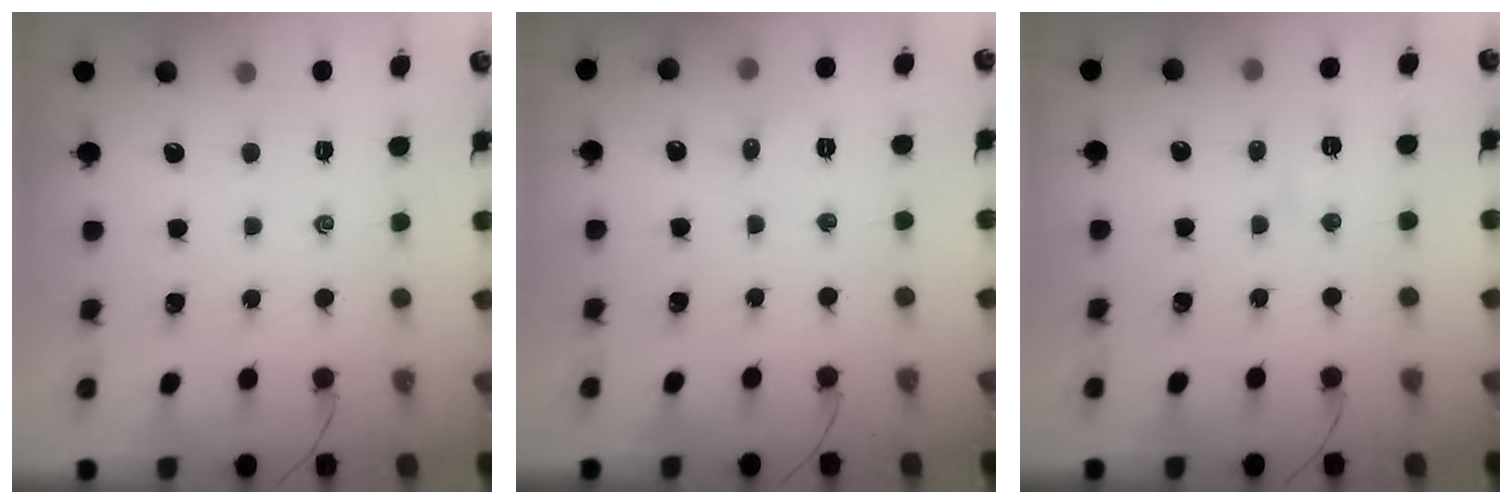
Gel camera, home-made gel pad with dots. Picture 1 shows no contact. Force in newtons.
{"total": 4.2, "press": 3.9, "slide": 1.5}
{"total": 2.4, "press": 2.3, "slide": 0.8}